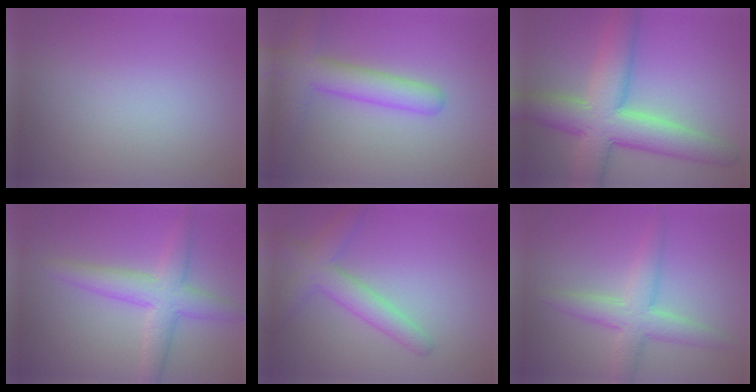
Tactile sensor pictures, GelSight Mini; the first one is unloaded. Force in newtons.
{"total": 4.9, "press": 4.9, "slide": 0.1}
{"total": 8.9, "press": 8.9, "slide": 0.4}
{"total": 4.6, "press": 4.6, "slide": 0.1}
{"total": 3.7, "press": 3.7, "slide": 0.2}
{"total": 4.0, "press": 4.0, "slide": 0.2}